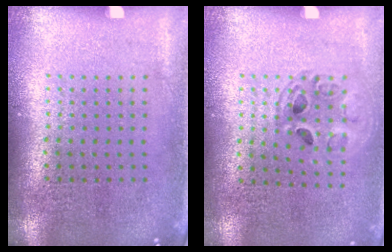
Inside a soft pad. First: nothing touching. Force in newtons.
{"total": 1.3, "press": 1.2, "slide": 0.2}